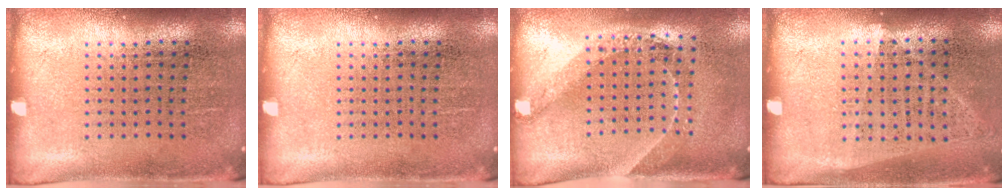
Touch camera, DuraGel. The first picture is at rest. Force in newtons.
{"total": 0.0}
{"total": 1.5, "press": 1.2, "slide": 0.9}
{"total": 1.0, "press": 0.9, "slide": 0.4}